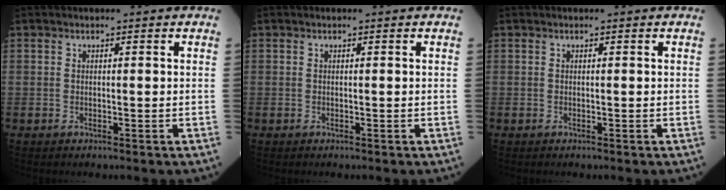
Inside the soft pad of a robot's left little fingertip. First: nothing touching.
{"total": 0.0}
{"total": 0.0}